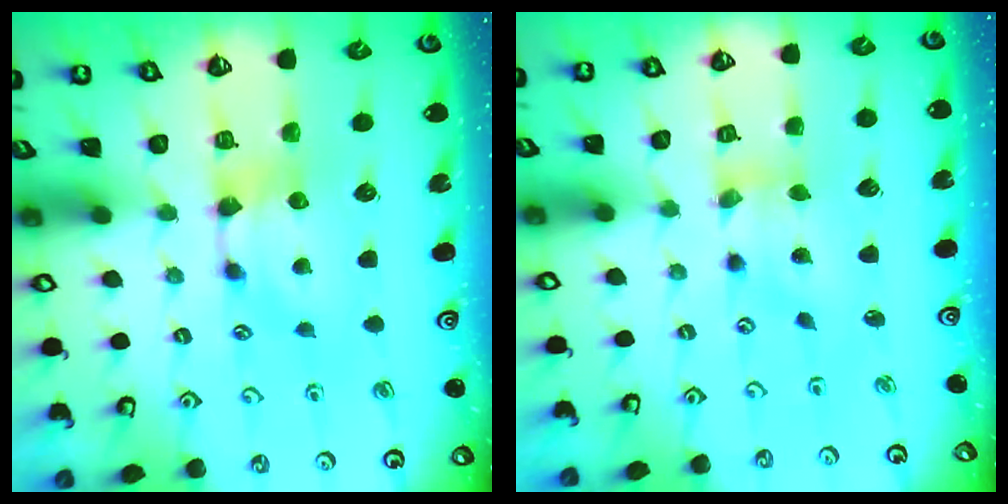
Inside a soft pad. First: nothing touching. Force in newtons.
{"total": 1.8, "press": 1.3, "slide": 1.3}